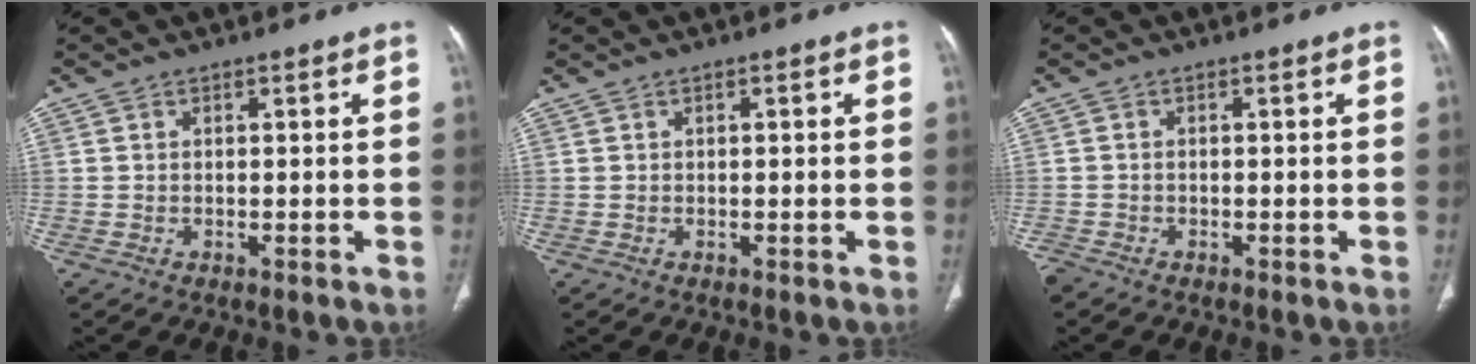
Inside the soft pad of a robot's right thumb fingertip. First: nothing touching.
{"total": 0.0}
{"total": 1.5, "force": [-1.1, 0.8, 0.5], "torque": [-0.011, 0.001, -0.022]}